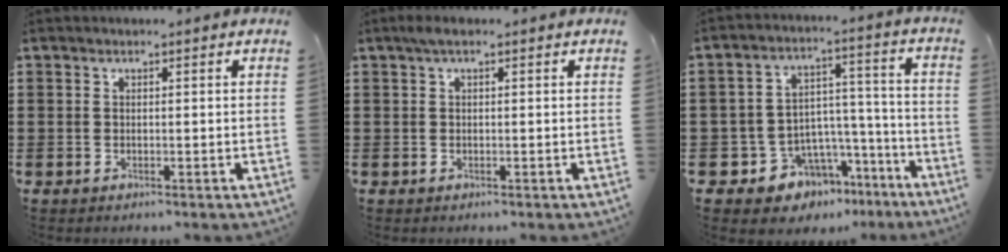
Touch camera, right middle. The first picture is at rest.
{"total": 1.1, "force": [0.3, 0.1, 1.0], "torque": [-0.020, 0.004, 0.005]}
{"total": 8.0, "force": [-6.0, 5.2, 1.0], "torque": [-0.028, 0.026, -0.107]}